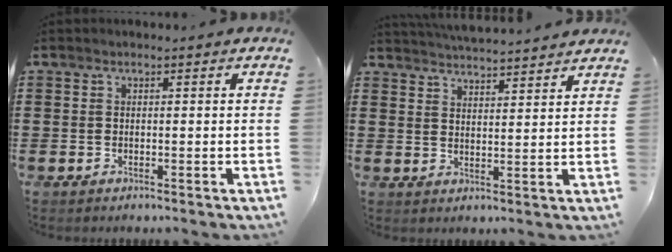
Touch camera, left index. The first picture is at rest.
{"total": 4.1, "force": [4.1, -0.3, 0.4], "torque": [-0.020, -0.022, 0.072]}